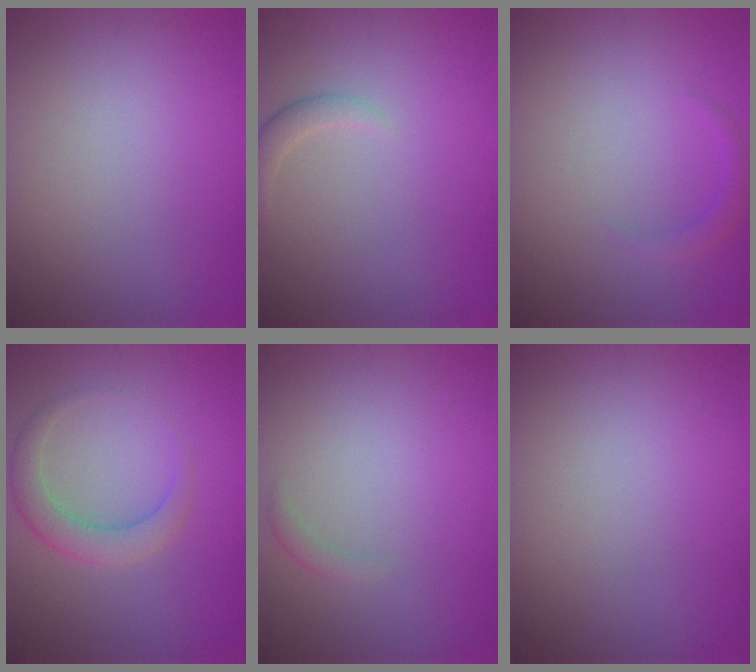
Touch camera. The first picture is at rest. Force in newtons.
{"total": 1.4, "press": 1.4, "slide": 0.1}
{"total": 1.1, "press": 1.1, "slide": 0.1}
{"total": 2.9, "press": 2.9, "slide": 0.1}
{"total": 0.8, "press": 0.8, "slide": 0.0}
{"total": 0.0}